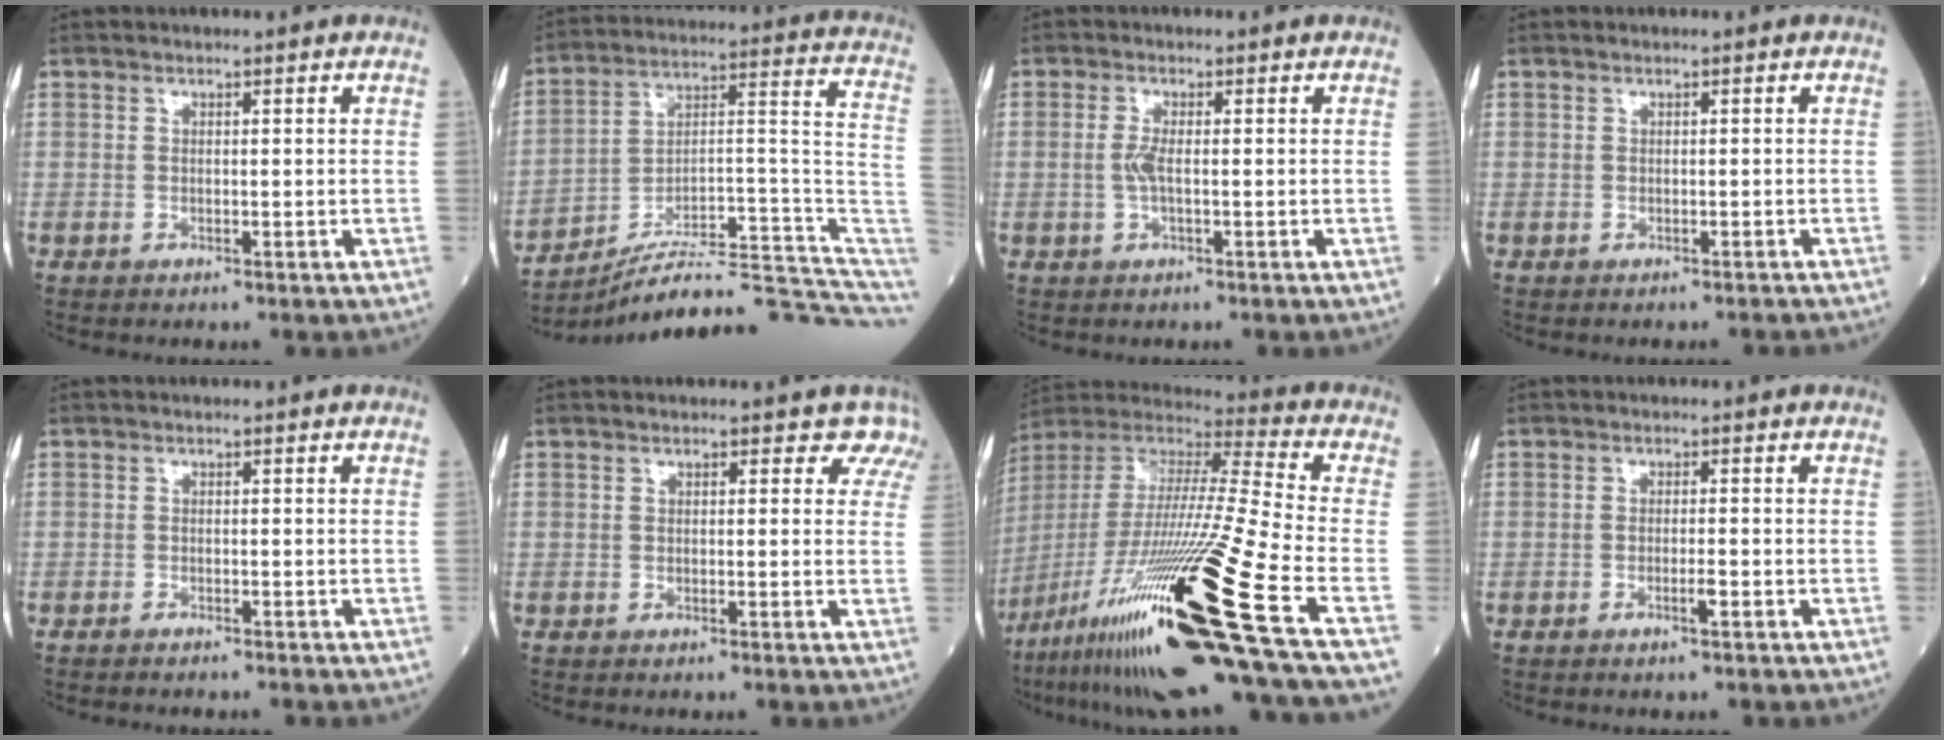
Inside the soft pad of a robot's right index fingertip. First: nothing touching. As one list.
[{"total": 20.5, "force": [-18.7, 1.7, 8.4], "torque": [-0.069, 0.060, -0.277]}, {"total": 2.2, "force": [-0.3, 0.3, 2.2], "torque": [-0.053, -0.001, -0.007]}, {"total": 1.2, "force": [-1.1, 0.6, -0.1], "torque": [0.003, 0.003, -0.017]}, {"total": 1.1, "force": [-1.1, 0.0, 0.2], "torque": [-0.007, -0.001, -0.017]}, {"total": 3.6, "force": [2.8, 2.2, 0.3], "torque": [0.027, -0.005, 0.004]}, {"total": 31.5, "force": [-16.3, -0.6, 26.9], "torque": [-0.509, -0.059, -0.305]}, {"total": 1.7, "force": [-0.9, 0.0, 1.5], "torque": [-0.029, -0.001, -0.016]}]